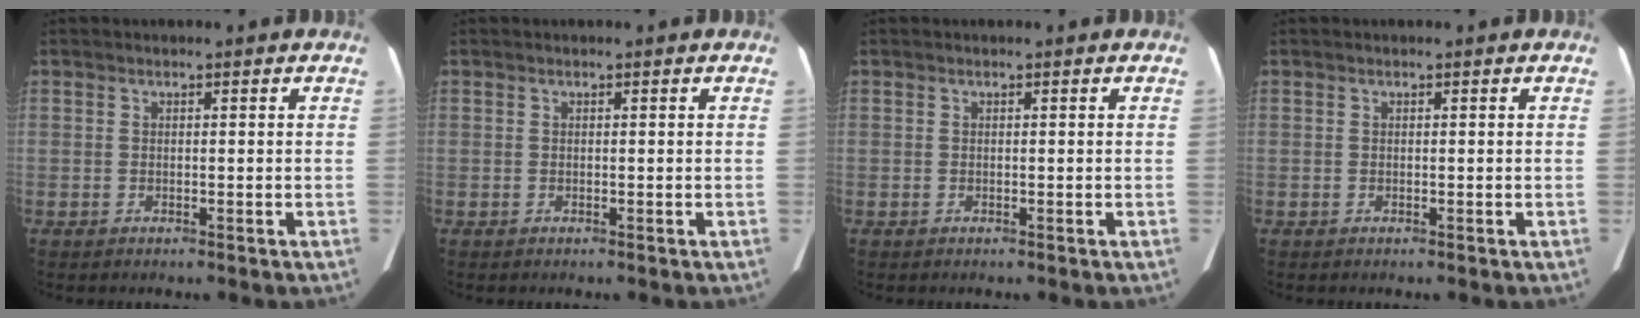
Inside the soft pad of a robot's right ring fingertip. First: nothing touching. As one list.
[{"total": 0.0}, {"total": 0.0}, {"total": 0.0}]